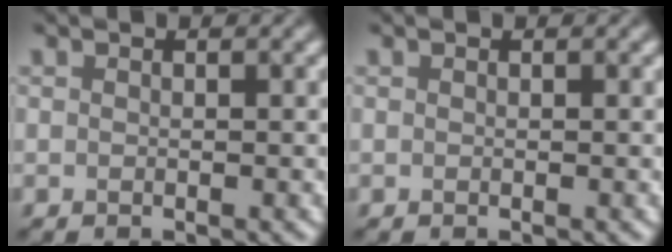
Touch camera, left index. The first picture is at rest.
{"total": 0.0}